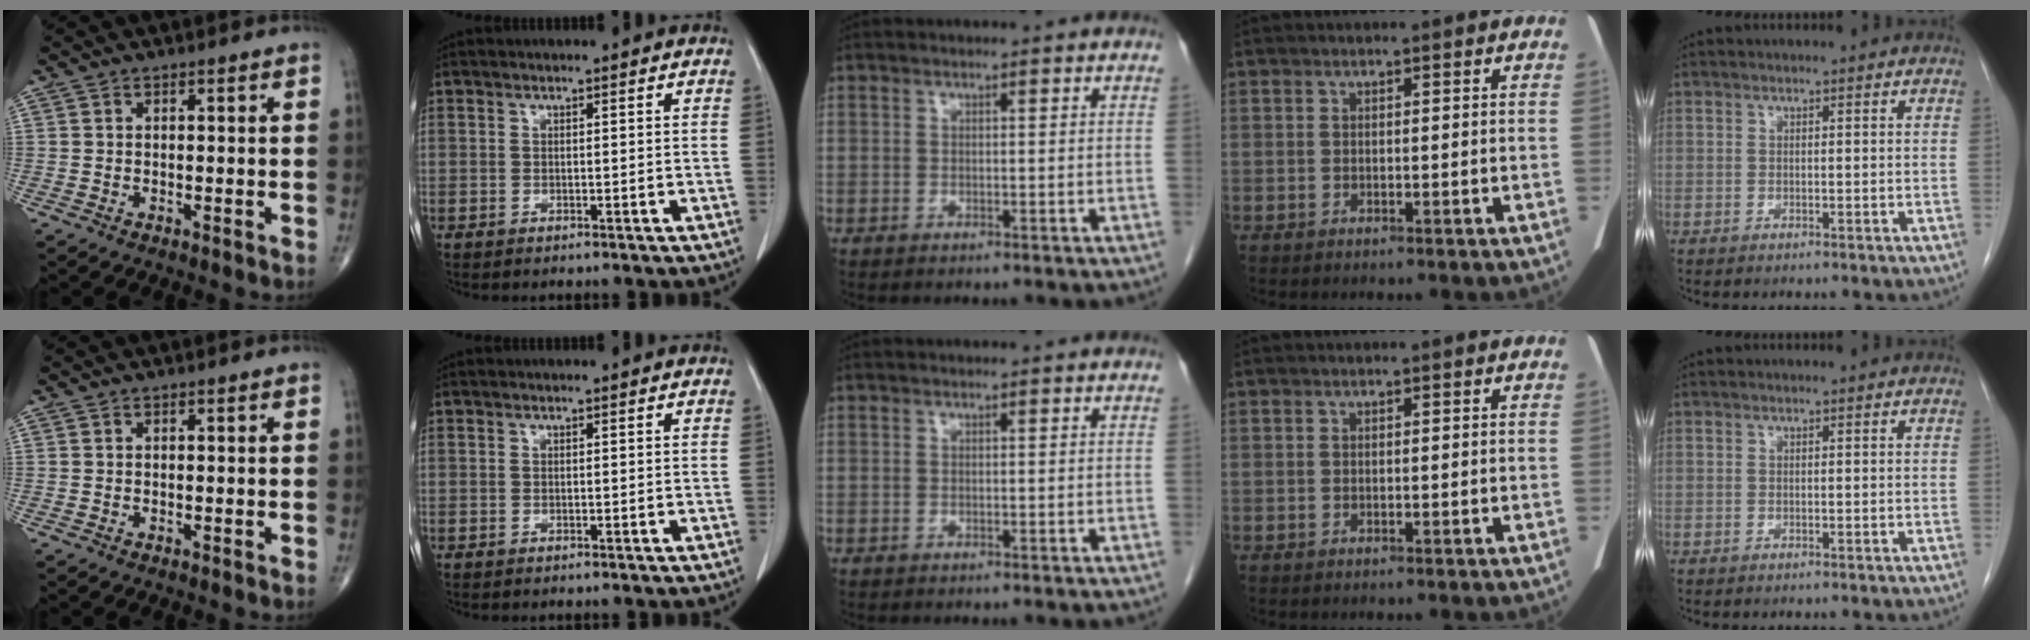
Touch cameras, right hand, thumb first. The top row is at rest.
{}